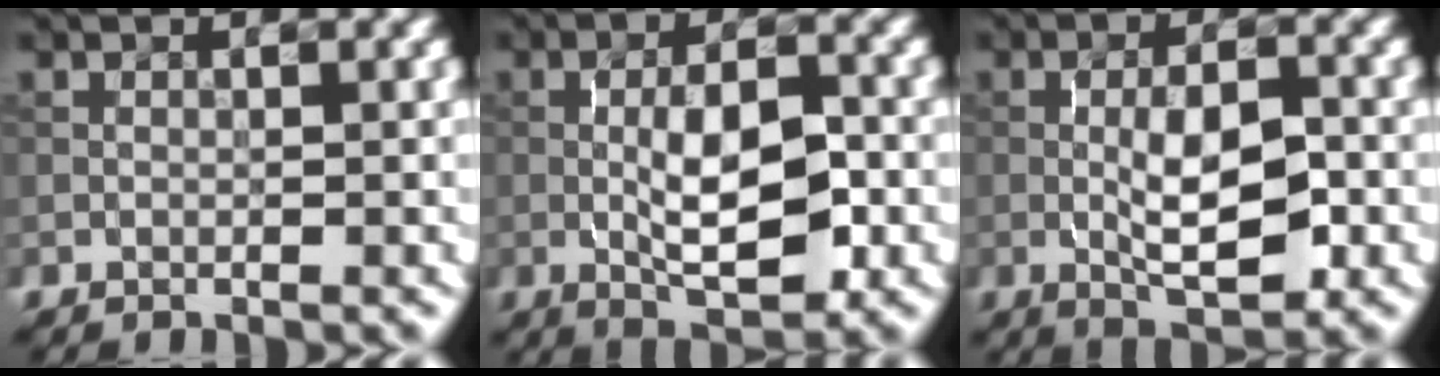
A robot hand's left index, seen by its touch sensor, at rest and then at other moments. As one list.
[{"total": 6.5, "force": [-1.1, 2.4, 5.9], "torque": [-0.102, 0.000, -0.017]}, {"total": 5.7, "force": [-0.9, 2.1, 5.2], "torque": [-0.091, 0.000, -0.016]}]